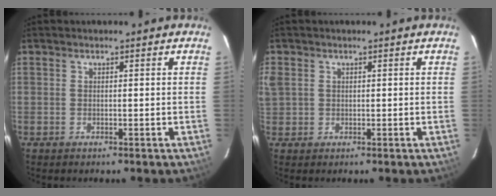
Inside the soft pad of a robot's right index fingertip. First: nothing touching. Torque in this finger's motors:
{"motor_torque": [1.71, 0.22, 0.99, 0.15]}